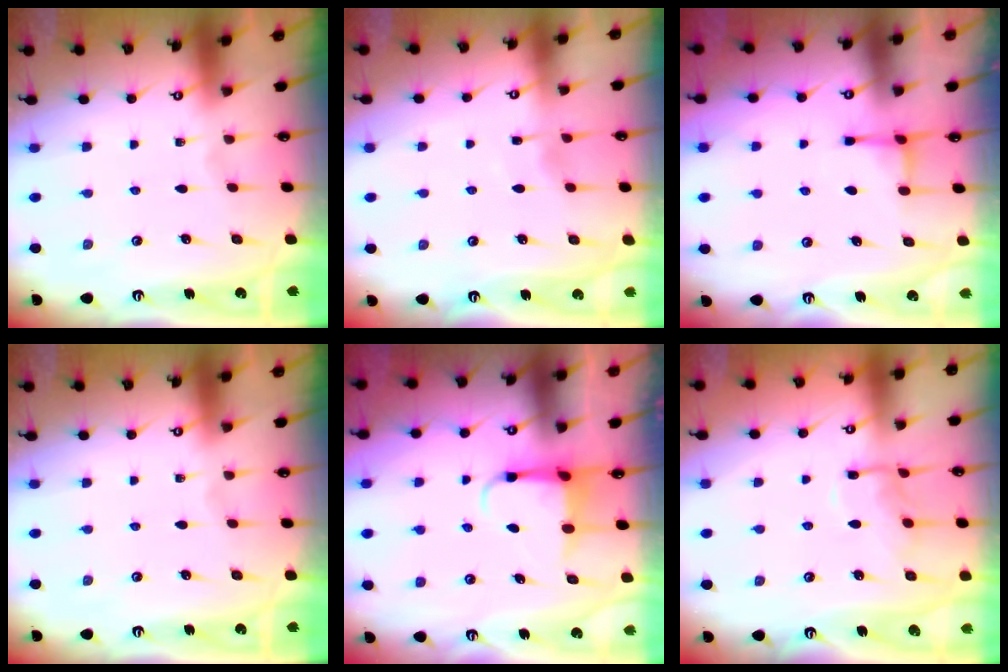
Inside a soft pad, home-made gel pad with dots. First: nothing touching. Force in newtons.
{"total": 4.5, "press": 4.4, "slide": 0.4}
{"total": 3.2, "press": 3.1, "slide": 0.7}
{"total": 0.0}
{"total": 4.0, "press": 4.0, "slide": 0.4}
{"total": 8.6, "press": 8.6, "slide": 0.6}